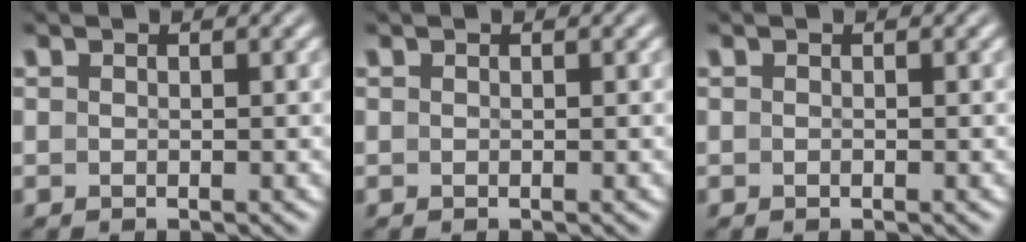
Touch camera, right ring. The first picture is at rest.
{"total": 0.0}
{"total": 0.0}